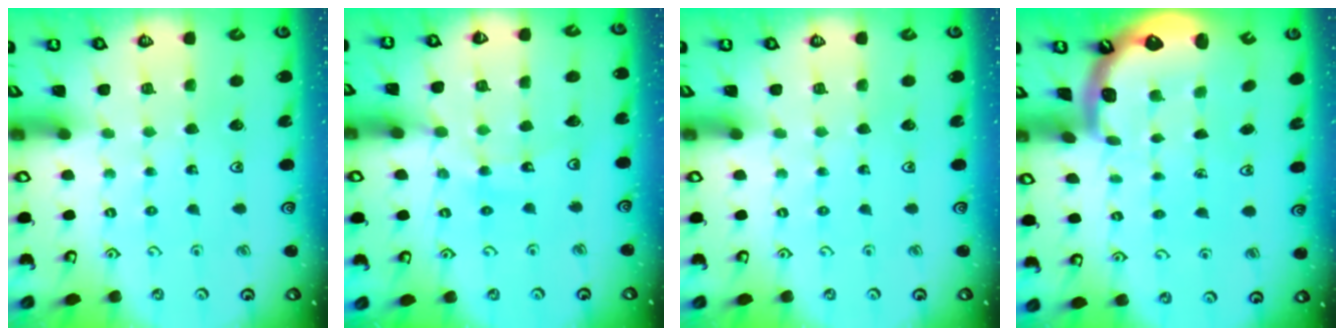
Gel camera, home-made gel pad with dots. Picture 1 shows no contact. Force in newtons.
{"total": 11.5, "press": 11.4, "slide": 1.3}
{"total": 0.0}
{"total": 1.4, "press": 1.3, "slide": 0.6}